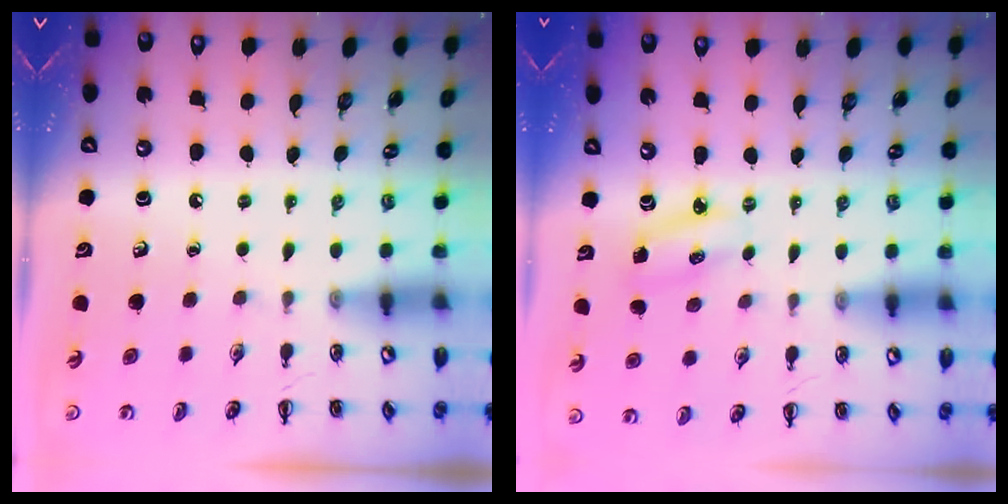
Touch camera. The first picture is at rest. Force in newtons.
{"total": 3.1, "press": 3.0, "slide": 0.7}